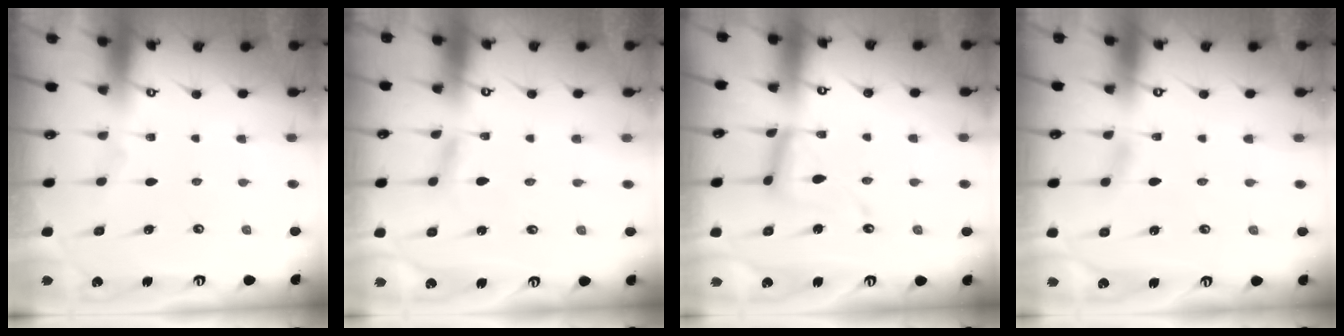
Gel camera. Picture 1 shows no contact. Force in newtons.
{"total": 3.0, "press": 3.0, "slide": 0.3}
{"total": 11.5, "press": 11.5, "slide": 1.0}
{"total": 2.7, "press": 2.7, "slide": 0.3}